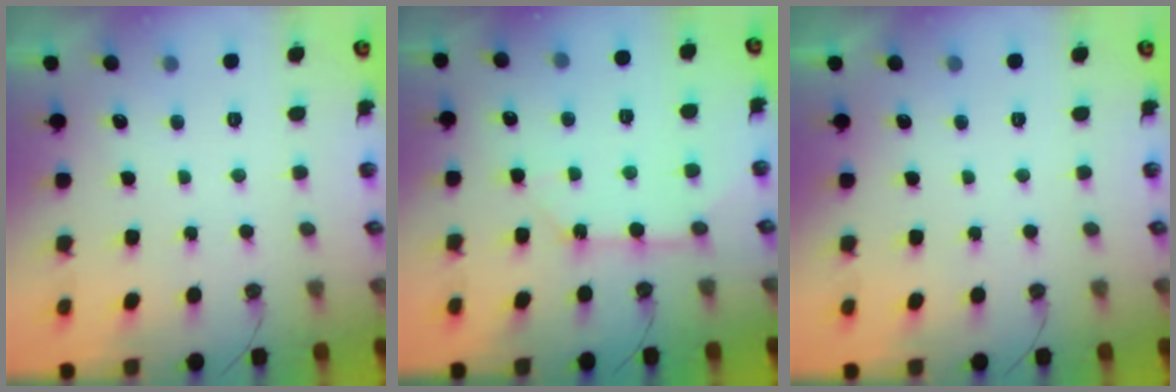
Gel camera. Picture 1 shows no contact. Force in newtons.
{"total": 9.4, "press": 9.4, "slide": 0.6}
{"total": 0.0}